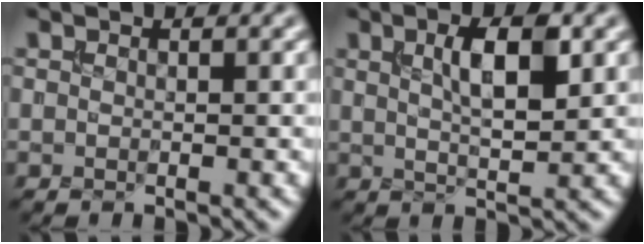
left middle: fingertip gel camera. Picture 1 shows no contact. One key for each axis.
{"total": 4.5, "fx": 1.5, "fy": 1.3, "fz": 4.0, "tx": -0.073, "ty": 0.006, "tz": 0.027}